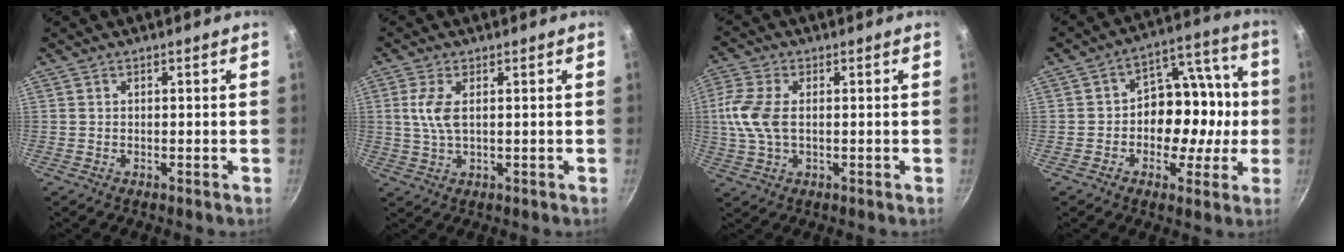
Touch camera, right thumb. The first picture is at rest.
{"total": 5.0, "force": [1.0, 2.1, 4.4], "torque": [-0.098, 0.002, 0.020]}
{"total": 8.6, "force": [0.4, 4.9, 7.0], "torque": [-0.155, 0.007, 0.001]}
{"total": 13.7, "force": [-1.8, 9.9, 9.3], "torque": [-0.080, 0.048, -0.034]}